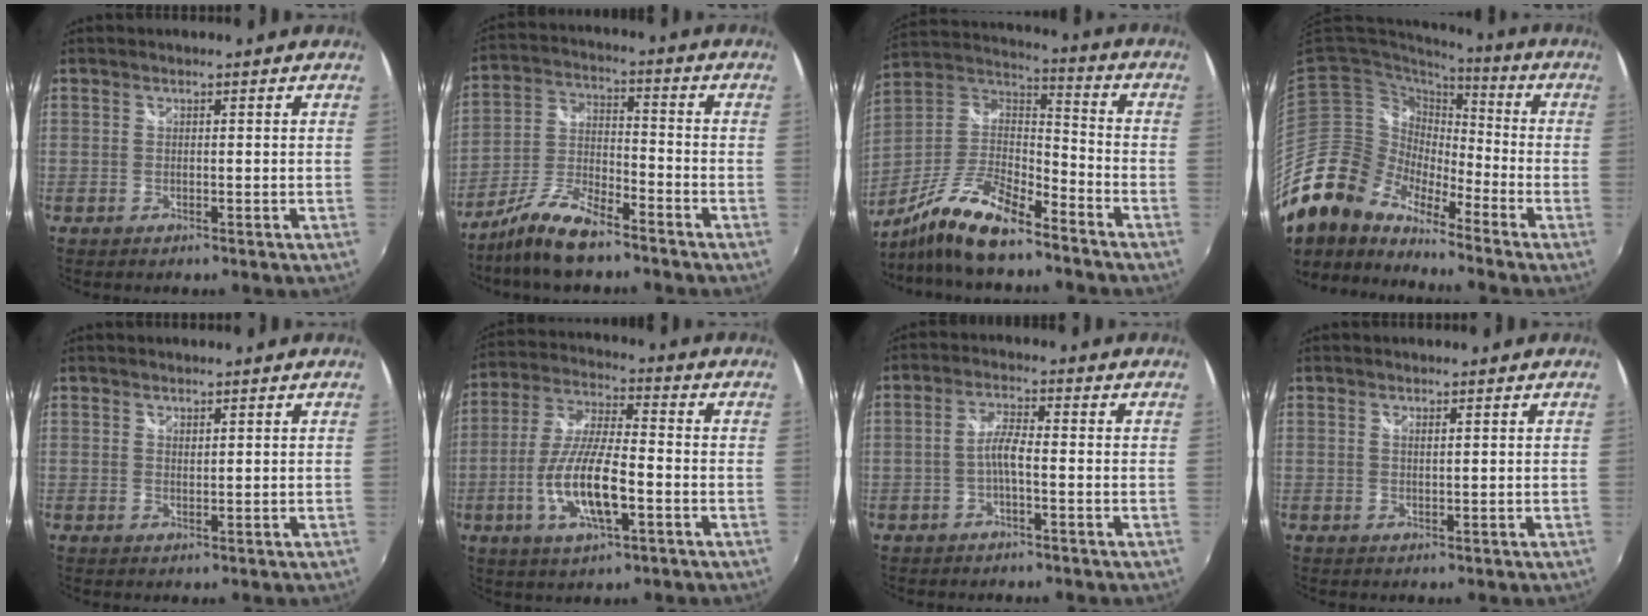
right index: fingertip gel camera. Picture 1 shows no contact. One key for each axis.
{"total": 11.2, "fx": -8.5, "fy": 3.0, "fz": 6.6, "tx": -0.144, "ty": -0.002, "tz": -0.162}
{"total": 15.5, "fx": -11.5, "fy": 3.8, "fz": 9.6, "tx": -0.215, "ty": -0.007, "tz": -0.220}
{"total": 14.4, "fx": -11.9, "fy": 6.8, "fz": 4.6, "tx": -0.089, "ty": 0.011, "tz": -0.238}
{"total": 0.9, "fx": 0.8, "fy": 0.3, "fz": 0.3, "tx": -0.002, "ty": 0.000, "tz": 0.015}
{"total": 13.1, "fx": -4.1, "fy": 3.7, "fz": 11.8, "tx": -0.243, "ty": -0.008, "tz": -0.075}
{"total": 3.4, "fx": -1.3, "fy": 0.4, "fz": 3.1, "tx": -0.067, "ty": 0.008, "tz": -0.025}
{"total": 0.7, "fx": 0.5, "fy": 0.0, "fz": 0.5, "tx": -0.009, "ty": 0.001, "tz": 0.009}